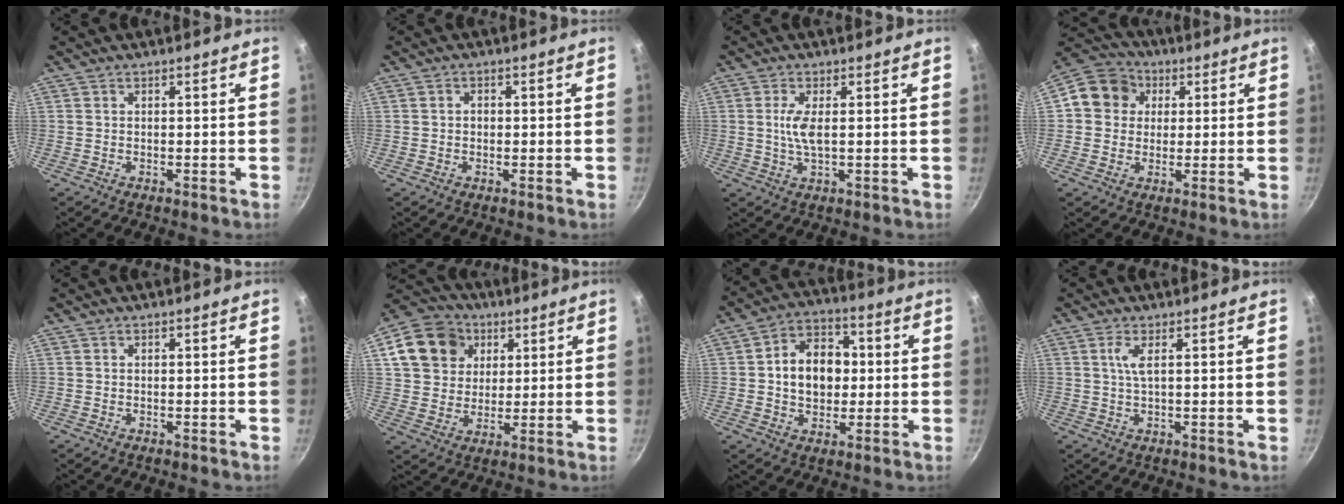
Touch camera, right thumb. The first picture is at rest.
{"total": 1.3, "force": [0.0, 1.1, 0.8], "torque": [-0.011, 0.005, -0.002]}
{"total": 4.4, "force": [0.5, 1.3, 4.1], "torque": [-0.093, -0.001, 0.011]}
{"total": 10.4, "force": [2.2, 9.3, 4.1], "torque": [-0.046, 0.018, 0.018]}
{"total": 0.0}
{"total": 14.3, "force": [4.9, 11.9, 6.2], "torque": [-0.098, 0.013, 0.080]}
{"total": 12.0, "force": [0.7, 9.0, 7.8], "torque": [-0.088, 0.018, 0.002]}
{"total": 2.6, "force": [0.7, 0.2, 2.5], "torque": [-0.056, -0.003, 0.017]}